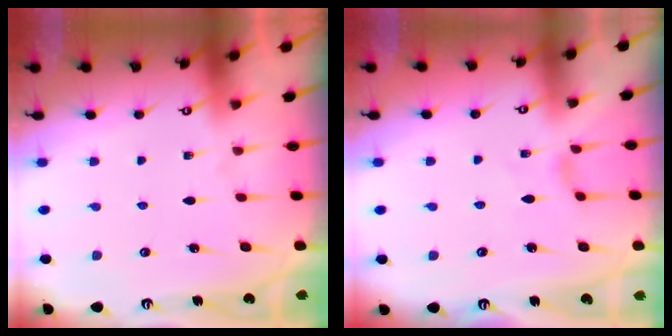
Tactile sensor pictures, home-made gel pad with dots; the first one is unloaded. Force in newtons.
{"total": 0.7, "press": 0.6, "slide": 0.3}